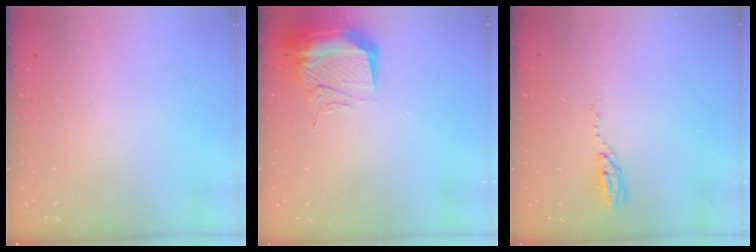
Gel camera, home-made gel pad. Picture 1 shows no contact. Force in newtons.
{"total": 13.6, "press": 13.3, "slide": 2.8}
{"total": 4.3, "press": 4.3, "slide": 0.4}